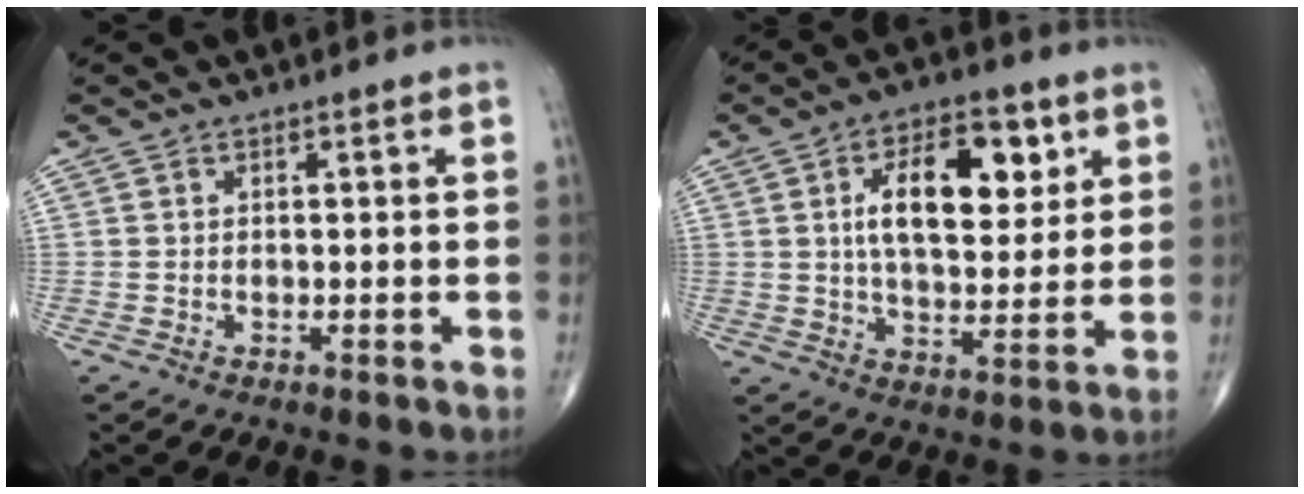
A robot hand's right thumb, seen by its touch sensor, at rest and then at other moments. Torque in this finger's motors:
{"motor_torque": [-0.58, 1.84, 1.16, 0.52, 0.11]}